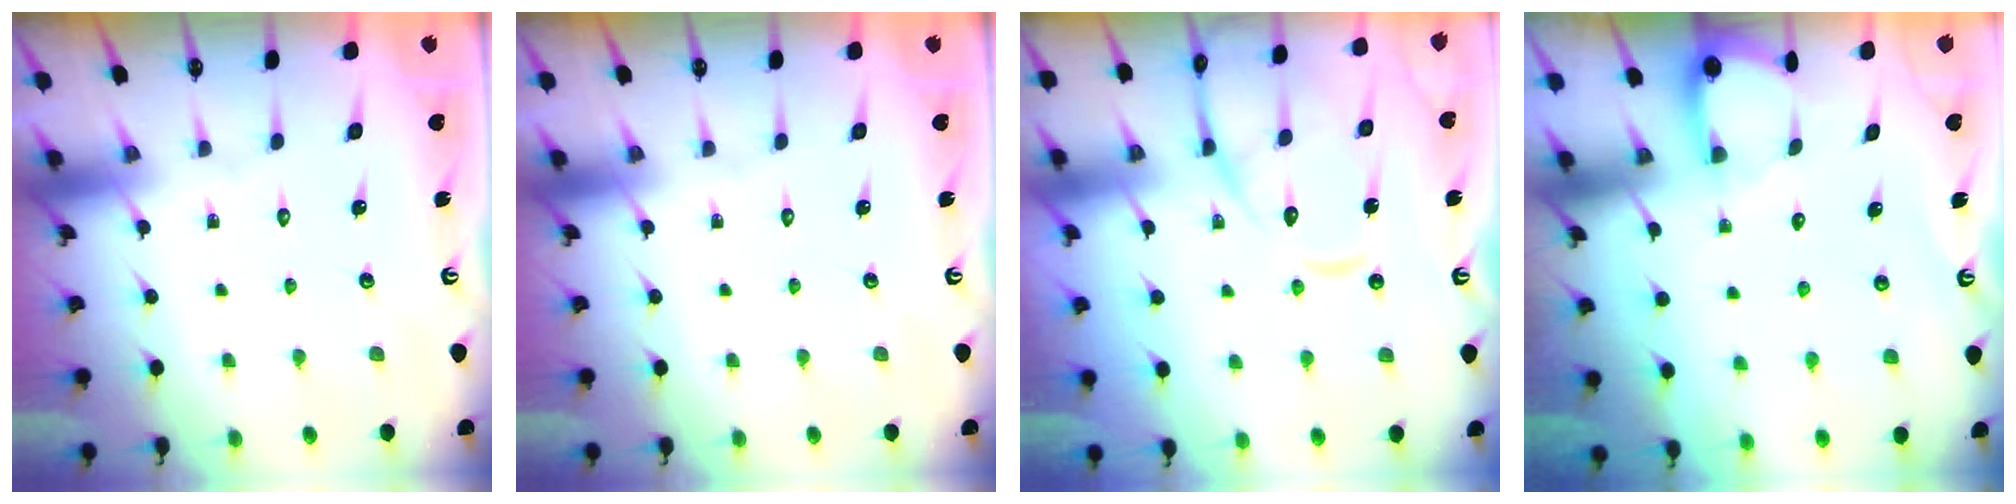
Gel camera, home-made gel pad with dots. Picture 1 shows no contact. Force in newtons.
{"total": 0.0}
{"total": 12.3, "press": 12.2, "slide": 1.3}
{"total": 2.8, "press": 2.8, "slide": 0.3}